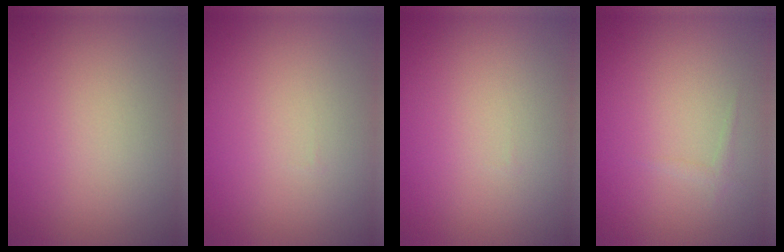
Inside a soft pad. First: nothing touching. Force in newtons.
{"total": 0.0}
{"total": 0.0}
{"total": 0.7, "press": 0.7, "slide": 0.0}